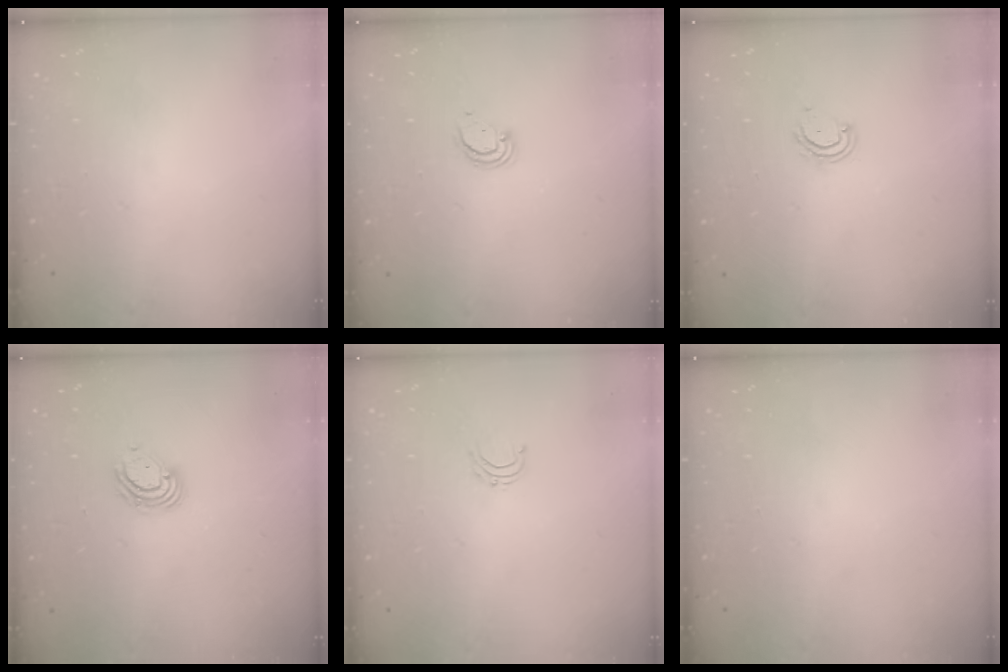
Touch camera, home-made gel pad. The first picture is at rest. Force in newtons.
{"total": 2.8, "press": 2.8, "slide": 0.2}
{"total": 3.9, "press": 3.9, "slide": 0.3}
{"total": 6.2, "press": 6.1, "slide": 1.0}
{"total": 3.7, "press": 3.7, "slide": 0.3}
{"total": 0.0}